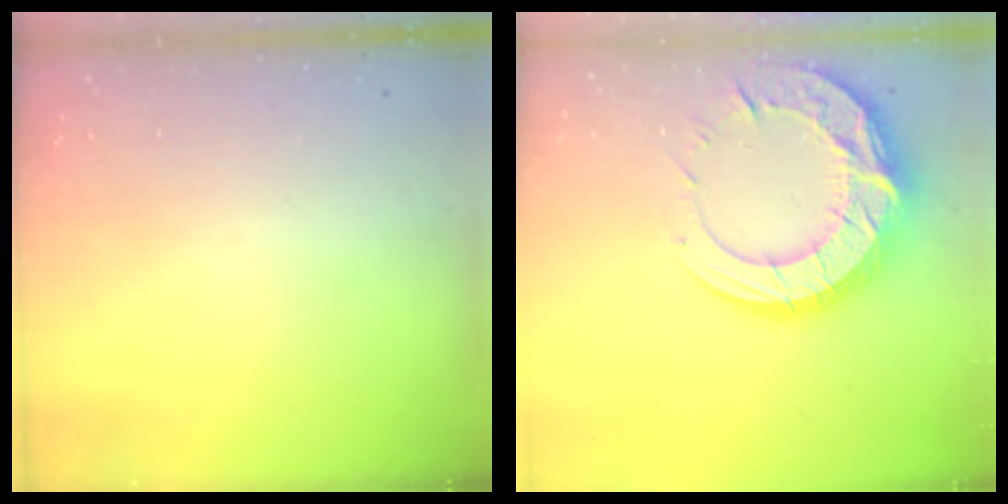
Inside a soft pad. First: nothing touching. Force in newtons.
{"total": 22.6, "press": 22.6, "slide": 1.6}